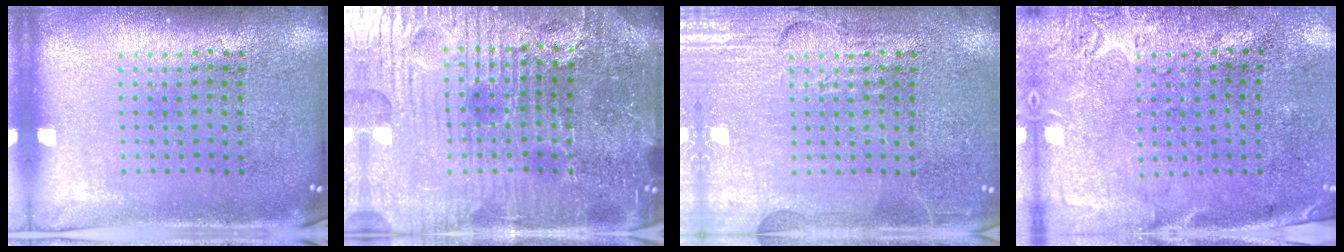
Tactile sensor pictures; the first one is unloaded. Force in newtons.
{"total": 6.0, "press": 5.6, "slide": 2.1}
{"total": 4.9, "press": 4.9, "slide": 0.6}
{"total": 2.8, "press": 2.2, "slide": 1.7}